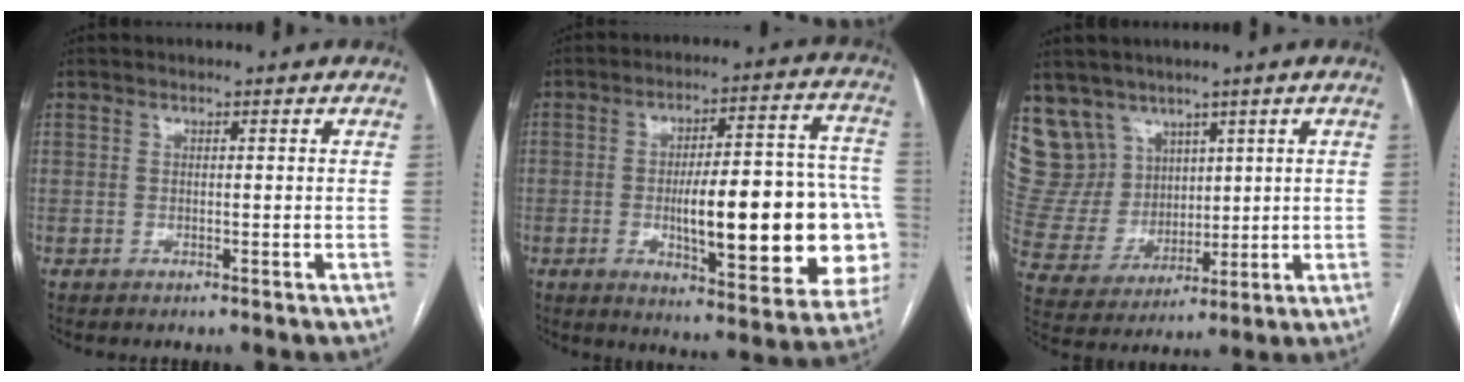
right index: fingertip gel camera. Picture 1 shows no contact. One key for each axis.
{"total": 23.5, "fx": -3.7, "fy": 5.8, "fz": 22.5, "tx": -0.239, "ty": 0.026, "tz": -0.033}
{"total": 10.7, "fx": 7.3, "fy": 7.8, "fz": 0.8, "tx": -0.034, "ty": 0.037, "tz": 0.165}